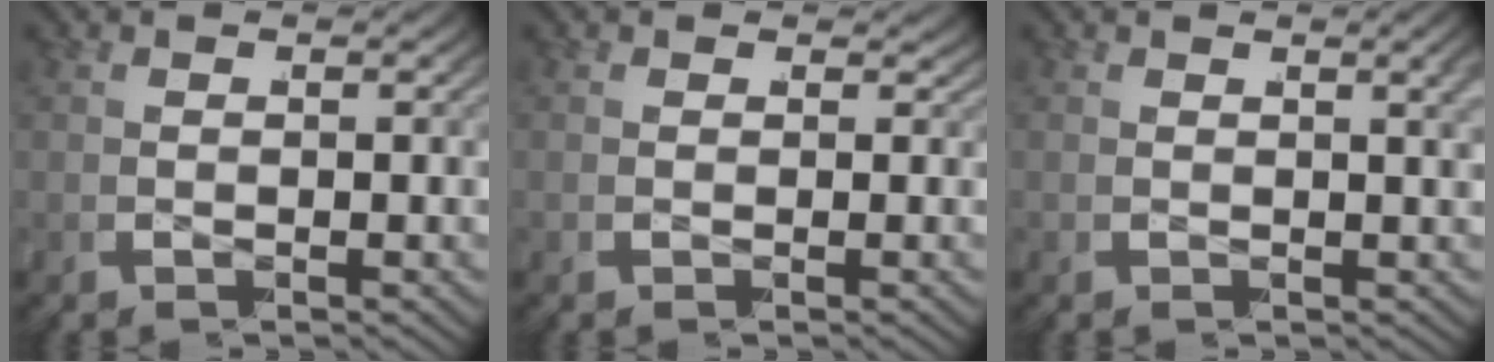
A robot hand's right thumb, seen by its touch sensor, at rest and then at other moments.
{"total": 1.1, "force": [0.8, 0.8, 0.3], "torque": [-0.007, -0.006, 0.013]}
{"total": 1.0, "force": [0.1, -1.0, 0.0], "torque": [0.002, 0.005, 0.003]}